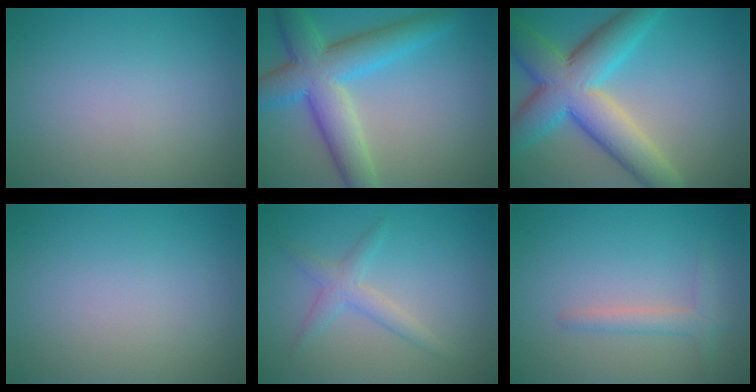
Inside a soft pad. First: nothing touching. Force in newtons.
{"total": 7.9, "press": 7.9, "slide": 0.2}
{"total": 9.8, "press": 9.7, "slide": 0.6}
{"total": 0.0}
{"total": 2.1, "press": 2.1, "slide": 0.1}
{"total": 1.9, "press": 1.9, "slide": 0.2}